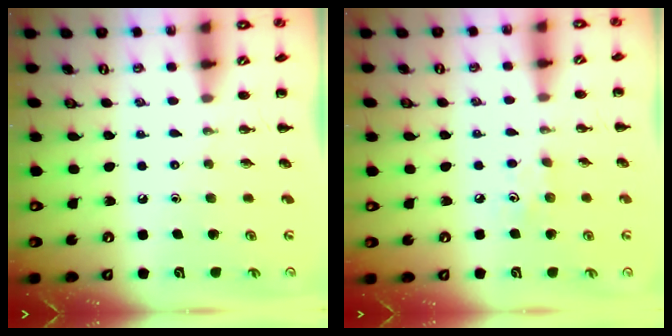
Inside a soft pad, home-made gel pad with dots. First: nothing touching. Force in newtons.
{"total": 4.5, "press": 4.3, "slide": 1.3}